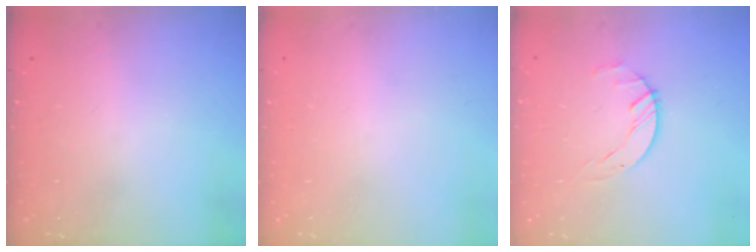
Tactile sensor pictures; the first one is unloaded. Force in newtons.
{"total": 0.0}
{"total": 1.8, "press": 1.8, "slide": 0.3}